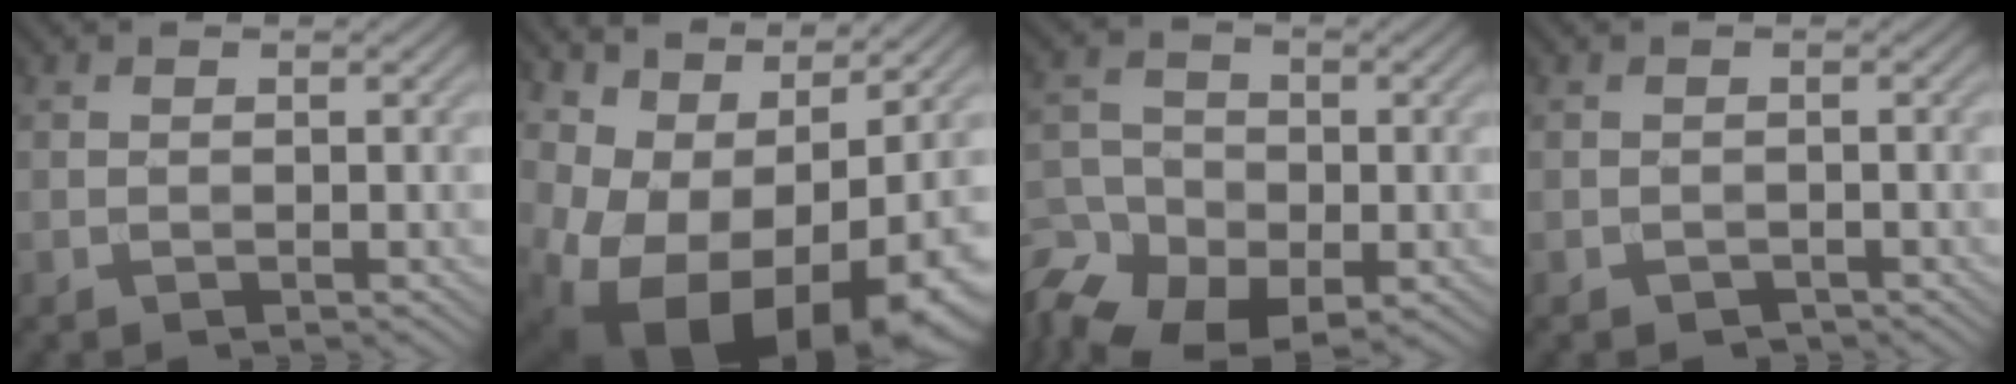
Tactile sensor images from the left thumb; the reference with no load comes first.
{"total": 15.3, "force": [0.1, 9.5, 12.0], "torque": [-0.181, -0.026, 0.055]}
{"total": 13.6, "force": [-8.3, 9.0, 5.9], "torque": [-0.131, -0.046, -0.137]}
{"total": 1.0, "force": [-0.7, 0.6, 0.2], "torque": [-0.003, -0.005, -0.014]}